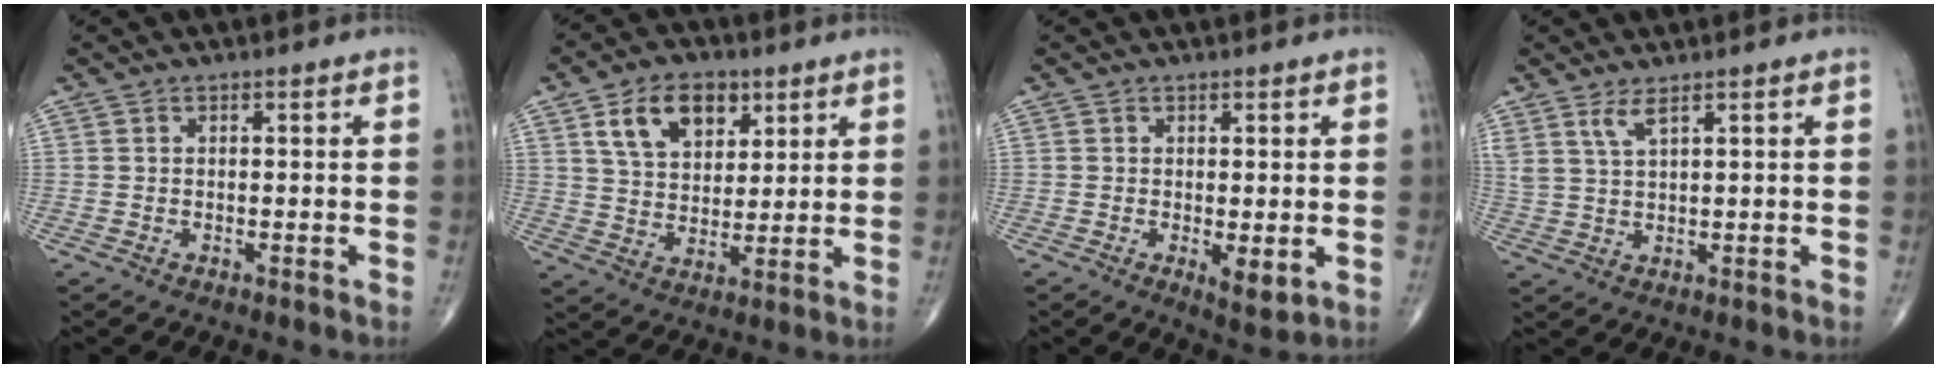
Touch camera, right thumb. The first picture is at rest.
{"total": 11.6, "force": [5.4, 7.4, 7.0], "torque": [-0.090, -0.019, 0.099]}
{"total": 3.6, "force": [-0.4, 1.4, 3.3], "torque": [-0.047, -0.013, -0.003]}
{"total": 3.5, "force": [2.3, 0.6, 2.5], "torque": [-0.059, -0.014, 0.055]}